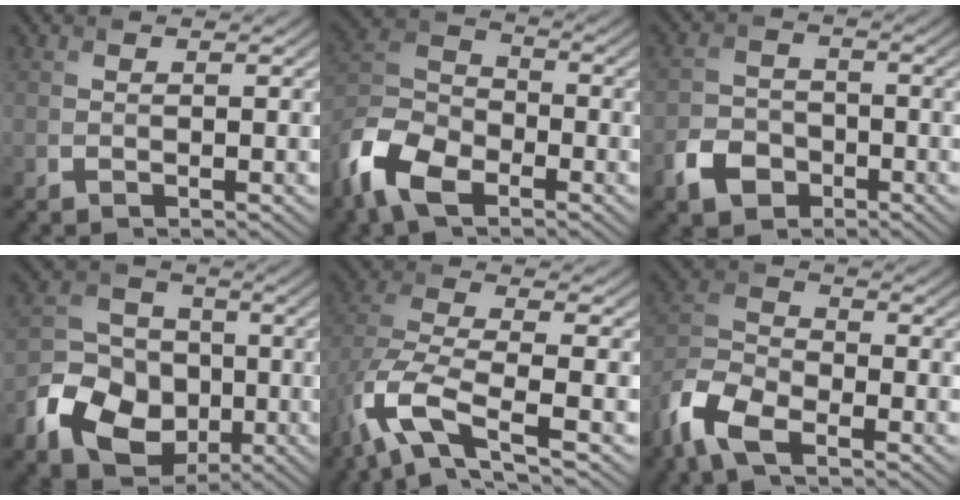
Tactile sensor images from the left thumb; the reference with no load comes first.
{"total": 10.2, "force": [-6.3, 5.3, 6.0], "torque": [-0.141, -0.014, -0.146]}
{"total": 4.9, "force": [-2.7, 3.5, 2.0], "torque": [-0.046, -0.004, -0.061]}
{"total": 11.1, "force": [-4.0, 8.5, 5.8], "torque": [-0.125, -0.029, -0.090]}
{"total": 10.4, "force": [-5.4, 3.3, 8.2], "torque": [-0.185, -0.012, -0.118]}
{"total": 7.9, "force": [-5.3, 3.3, 4.9], "torque": [-0.115, -0.010, -0.128]}